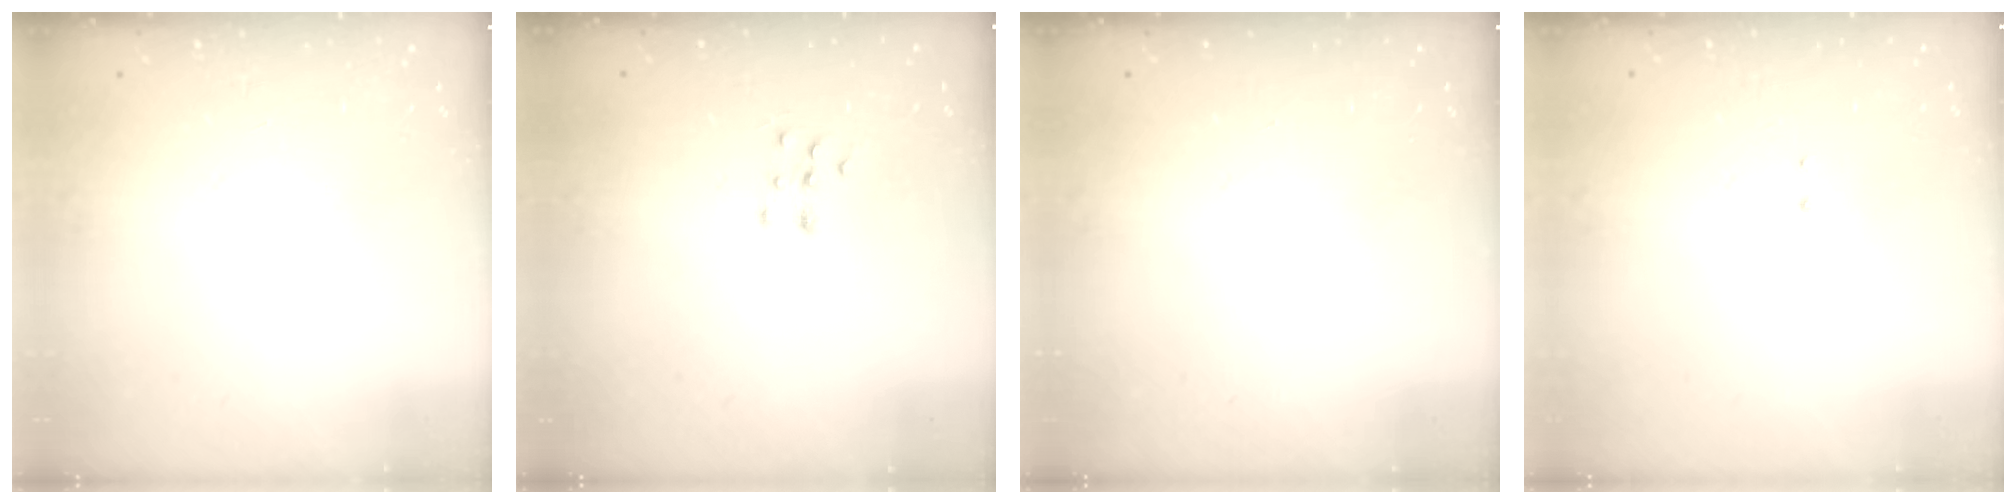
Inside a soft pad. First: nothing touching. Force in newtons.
{"total": 6.0, "press": 6.0, "slide": 0.4}
{"total": 0.0}
{"total": 1.3, "press": 1.2, "slide": 0.6}